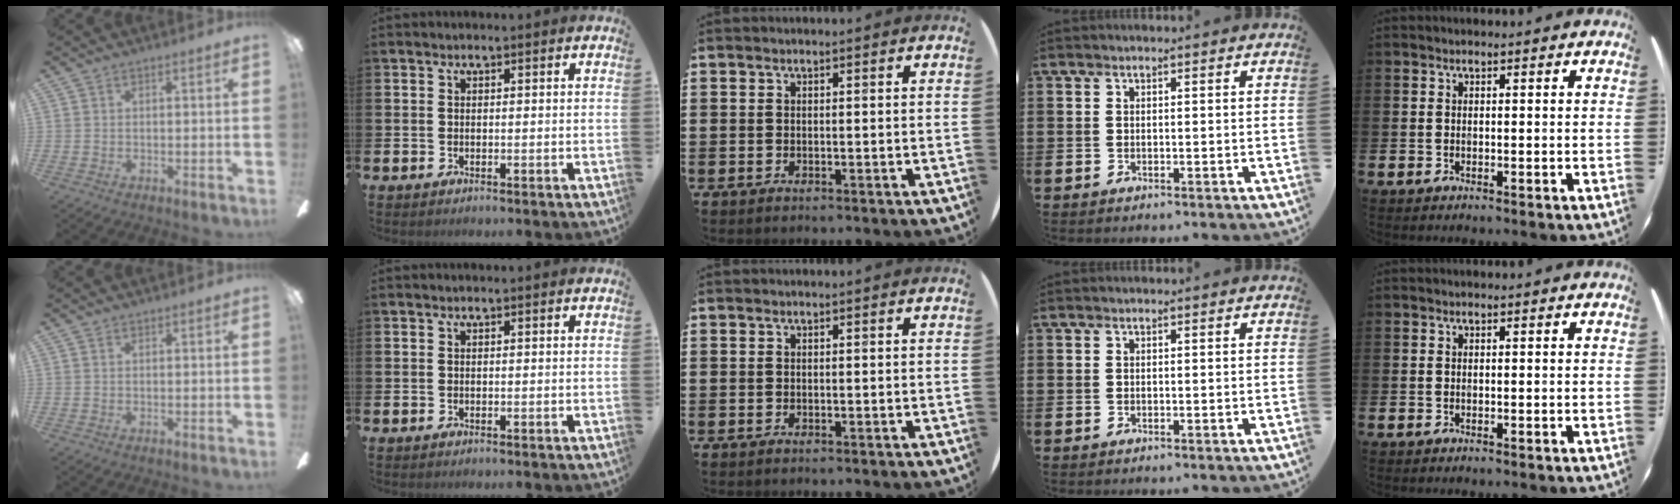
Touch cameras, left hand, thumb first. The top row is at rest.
{}